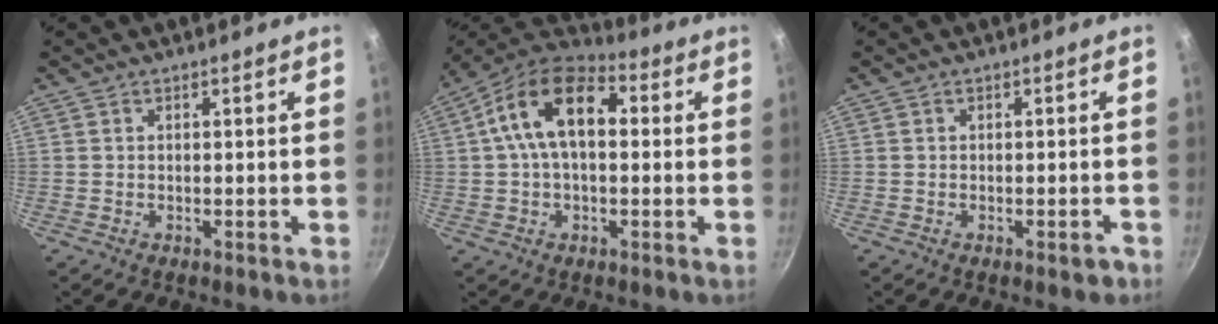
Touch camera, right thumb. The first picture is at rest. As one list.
[{"total": 14.7, "force": [2.2, 8.8, 11.6], "torque": [-0.176, 0.031, 0.016]}, {"total": 1.8, "force": [-1.0, 0.9, 1.3], "torque": [-0.008, 0.012, -0.009]}]